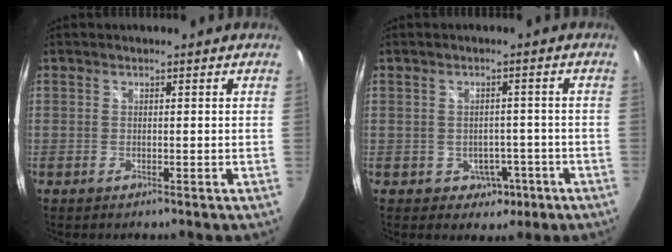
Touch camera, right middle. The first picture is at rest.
{"total": 4.4, "force": [-1.9, 3.8, 1.5], "torque": [-0.037, 0.009, -0.010]}